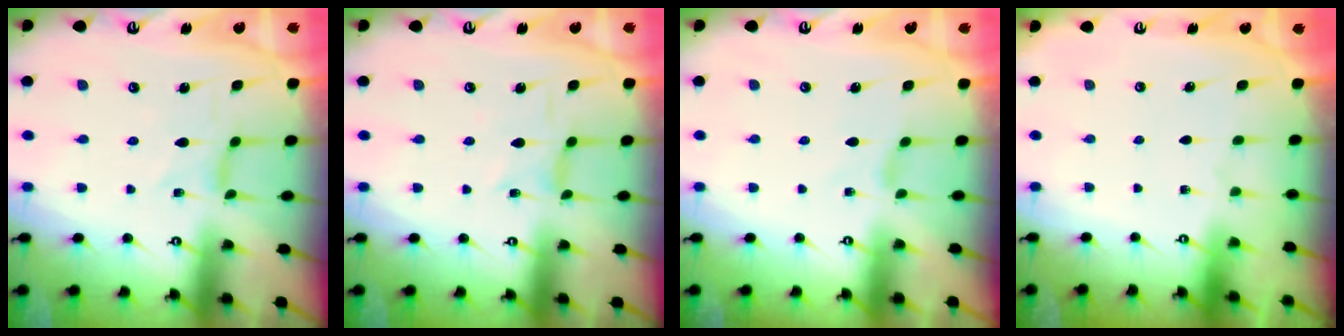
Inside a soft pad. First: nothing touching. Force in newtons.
{"total": 1.2, "press": 1.2, "slide": 0.4}
{"total": 0.0}
{"total": 0.0}